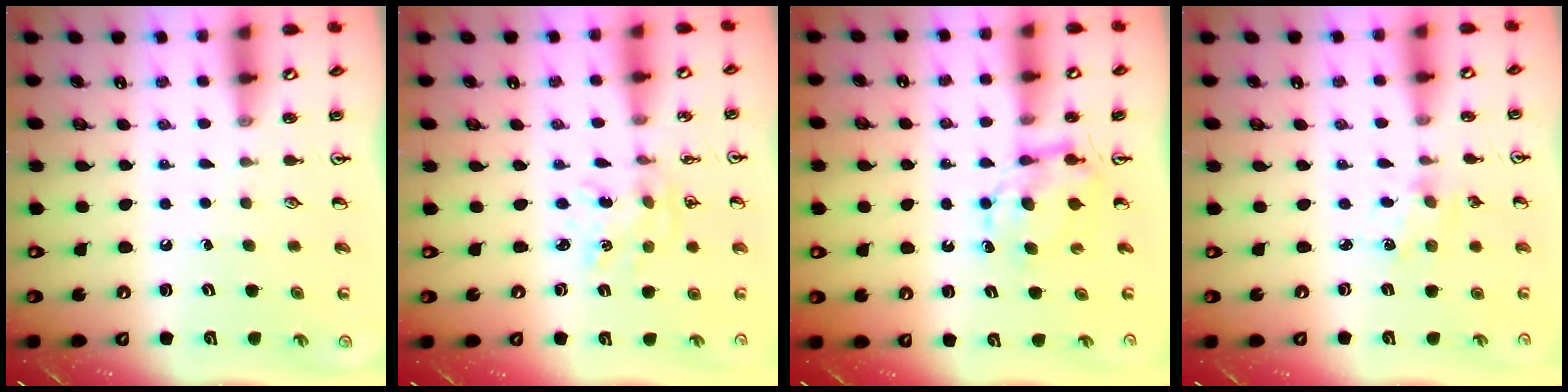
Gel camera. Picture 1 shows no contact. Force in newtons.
{"total": 1.7, "press": 1.7, "slide": 0.1}
{"total": 6.8, "press": 6.8, "slide": 0.5}
{"total": 1.8, "press": 1.7, "slide": 0.4}